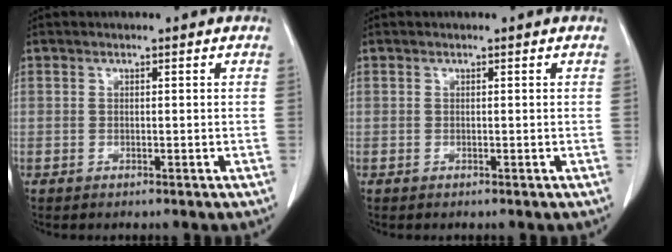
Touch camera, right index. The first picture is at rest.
{"total": 0.0}